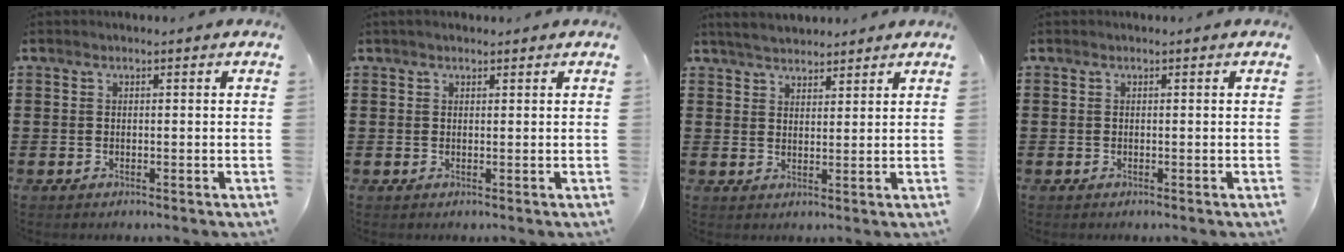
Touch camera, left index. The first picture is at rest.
{"total": 0.8, "force": [0.5, 0.5, 0.3], "torque": [-0.008, 0.004, 0.010]}
{"total": 3.4, "force": [3.2, 0.9, 0.6], "torque": [-0.022, -0.001, 0.061]}
{"total": 0.0}